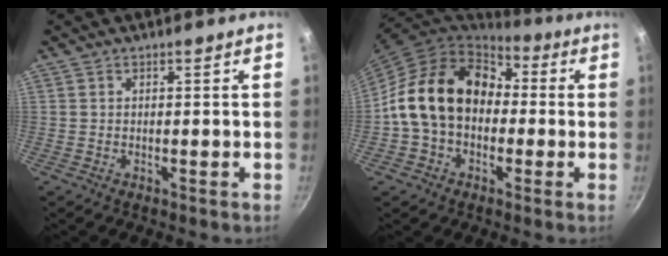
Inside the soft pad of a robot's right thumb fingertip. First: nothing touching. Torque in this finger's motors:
{"motor_torque": [2.23, 2.25, 1.23, -1.18, 0.37]}